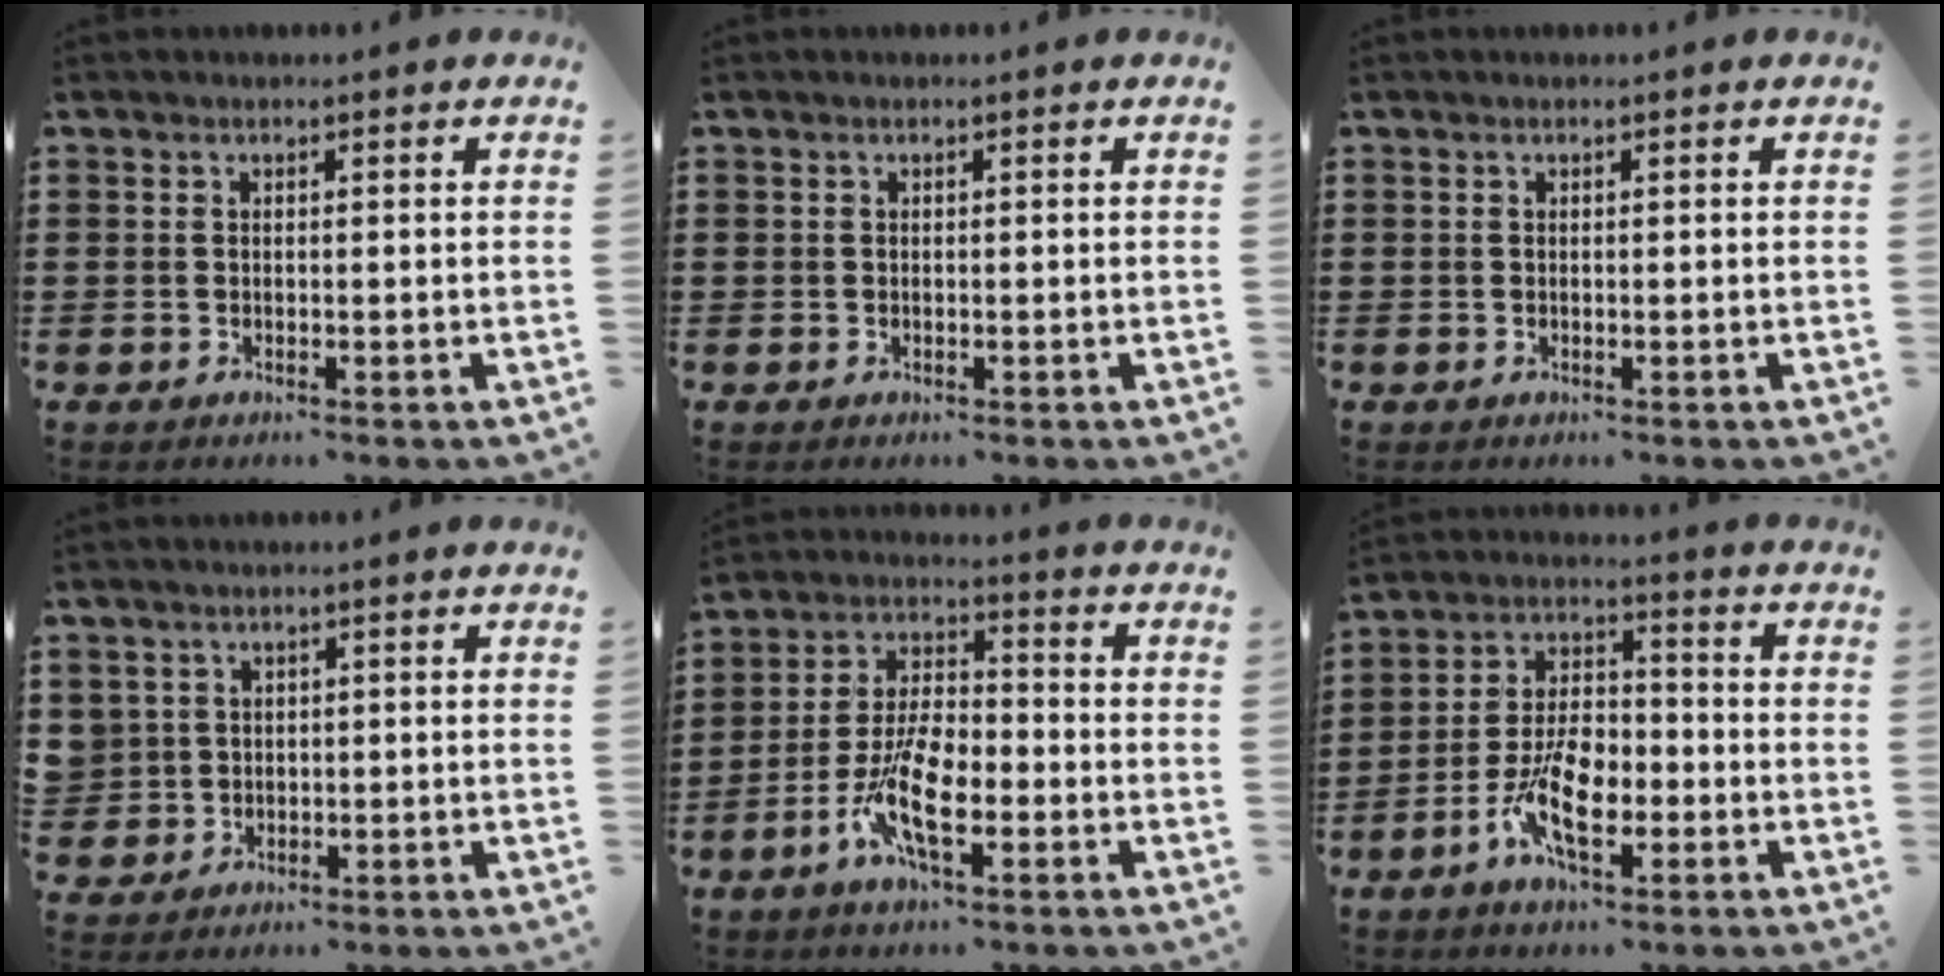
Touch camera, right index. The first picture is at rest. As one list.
[{"total": 0.0}, {"total": 0.0}, {"total": 2.2, "force": [0.7, 2.1, -0.1], "torque": [-0.009, 0.012, 0.010]}, {"total": 9.6, "force": [-4.0, 3.9, 7.8], "torque": [-0.174, -0.004, -0.077]}, {"total": 9.5, "force": [-3.9, 4.8, 7.3], "torque": [-0.151, -0.003, -0.075]}]